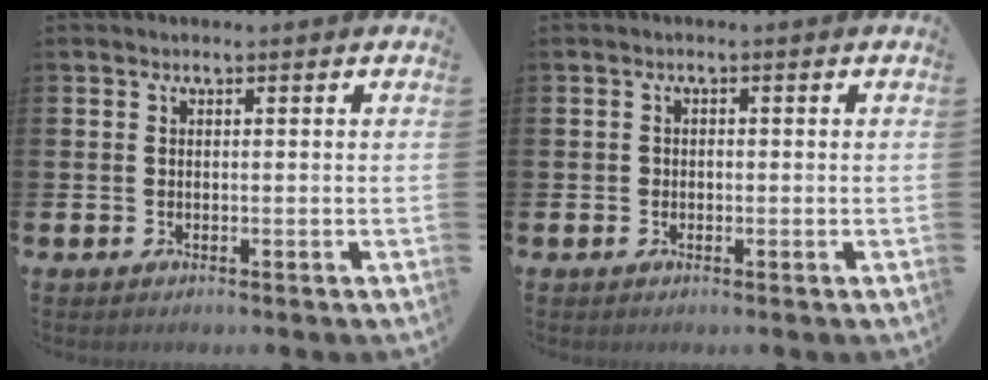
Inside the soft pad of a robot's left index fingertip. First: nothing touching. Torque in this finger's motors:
{"motor_torque": [-0.07, 0.13, 0.00, -0.01]}